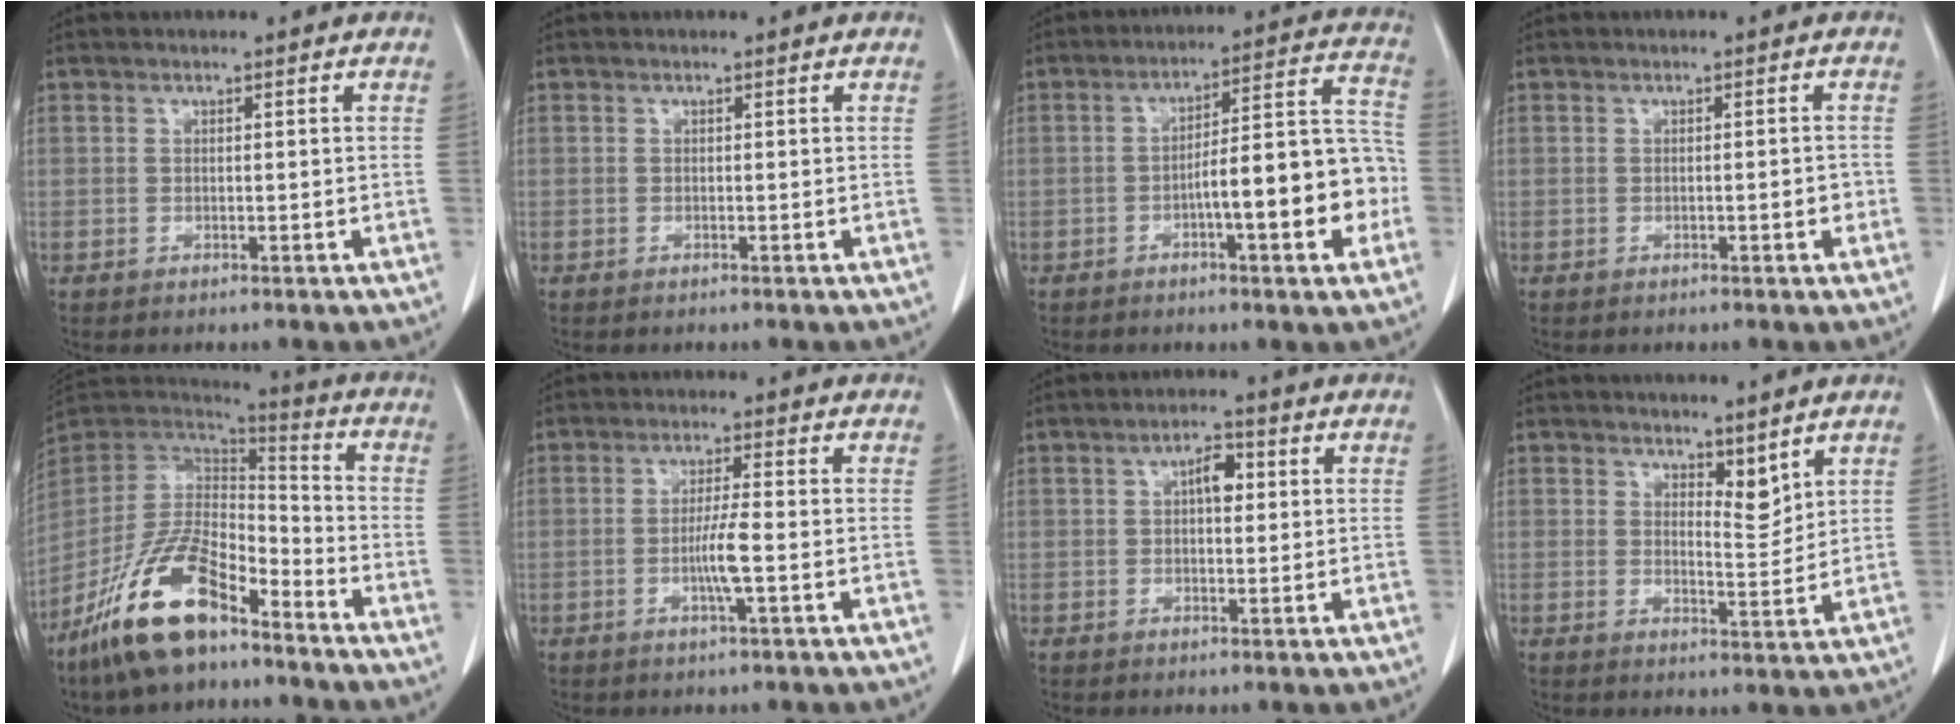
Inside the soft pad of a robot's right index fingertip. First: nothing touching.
{"total": 0.0}
{"total": 13.8, "force": [-3.8, 2.5, 13.0], "torque": [-0.175, 0.033, -0.054]}
{"total": 1.5, "force": [-0.4, 0.5, 1.4], "torque": [-0.019, 0.001, -0.004]}
{"total": 16.5, "force": [-11.1, 5.9, 10.8], "torque": [-0.215, 0.007, -0.208]}
{"total": 4.2, "force": [-1.1, -0.3, 4.1], "torque": [-0.079, -0.006, -0.021]}
{"total": 3.5, "force": [0.8, 1.6, 3.0], "torque": [-0.048, 0.010, 0.010]}
{"total": 3.7, "force": [2.9, 1.2, 1.9], "torque": [-0.026, -0.013, 0.053]}